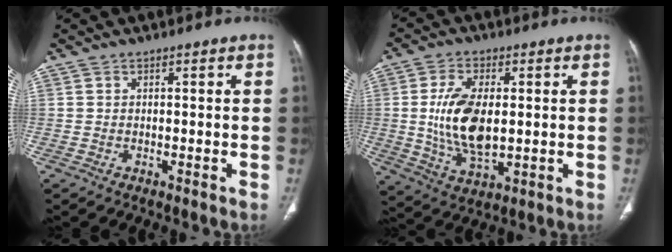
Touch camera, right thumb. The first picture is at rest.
{"total": 12.7, "force": [0.6, 6.6, 10.8], "torque": [-0.209, -0.011, 0.020]}